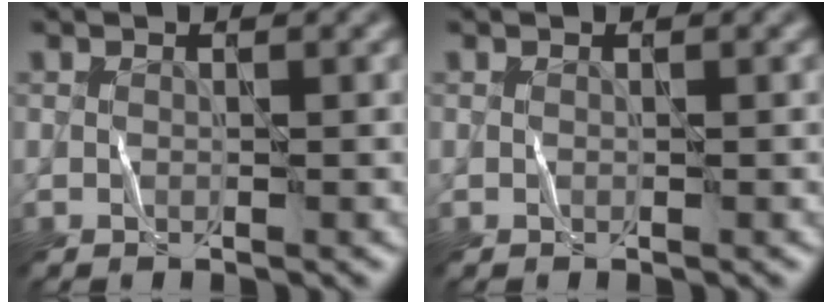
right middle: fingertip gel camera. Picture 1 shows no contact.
{"total": 0.0}